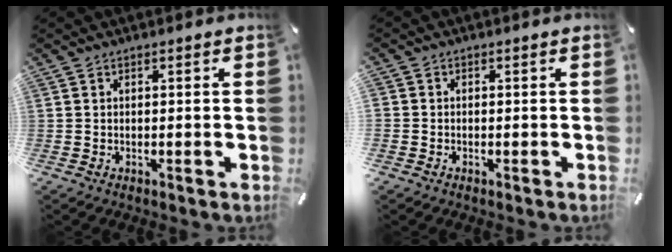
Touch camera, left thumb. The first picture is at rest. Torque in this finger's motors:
{"motor_torque": [-0.15, 2.77, -1.30, 1.47, -0.21]}